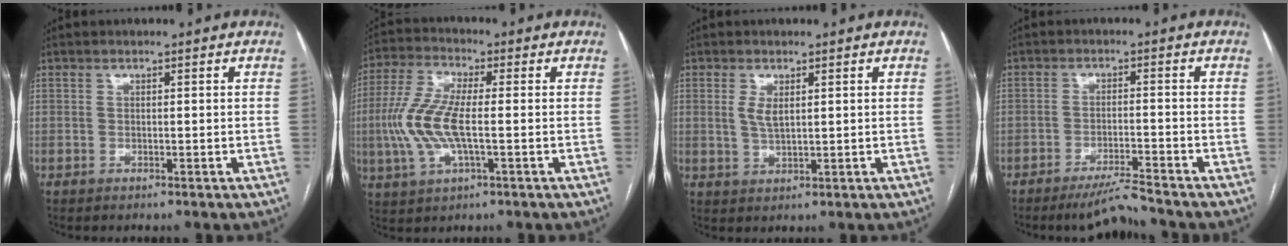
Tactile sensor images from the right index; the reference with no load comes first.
{"total": 10.2, "force": [-1.1, 2.8, 9.7], "torque": [-0.228, 0.003, -0.023]}
{"total": 2.7, "force": [0.9, 1.0, 2.4], "torque": [-0.049, -0.004, 0.021]}
{"total": 4.9, "force": [-4.4, -0.5, 2.0], "torque": [-0.034, -0.016, -0.079]}